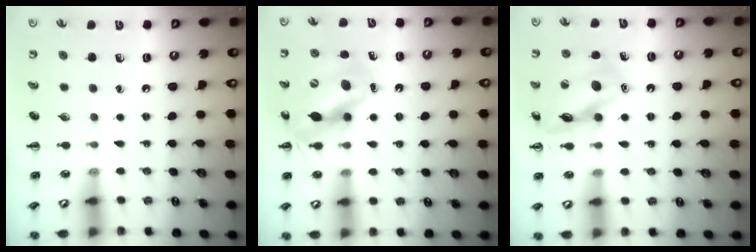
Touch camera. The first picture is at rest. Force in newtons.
{"total": 11.7, "press": 11.3, "slide": 3.3}
{"total": 14.4, "press": 14.3, "slide": 1.1}